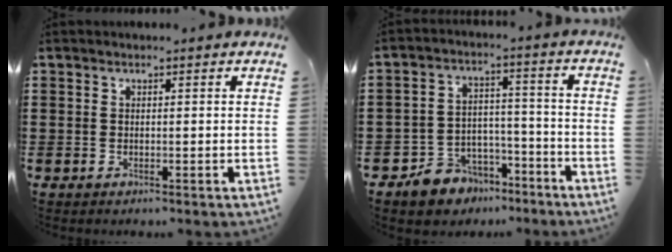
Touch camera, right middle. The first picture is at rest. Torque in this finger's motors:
{"motor_torque": [2.14, 0.00, 0.15, 0.05]}